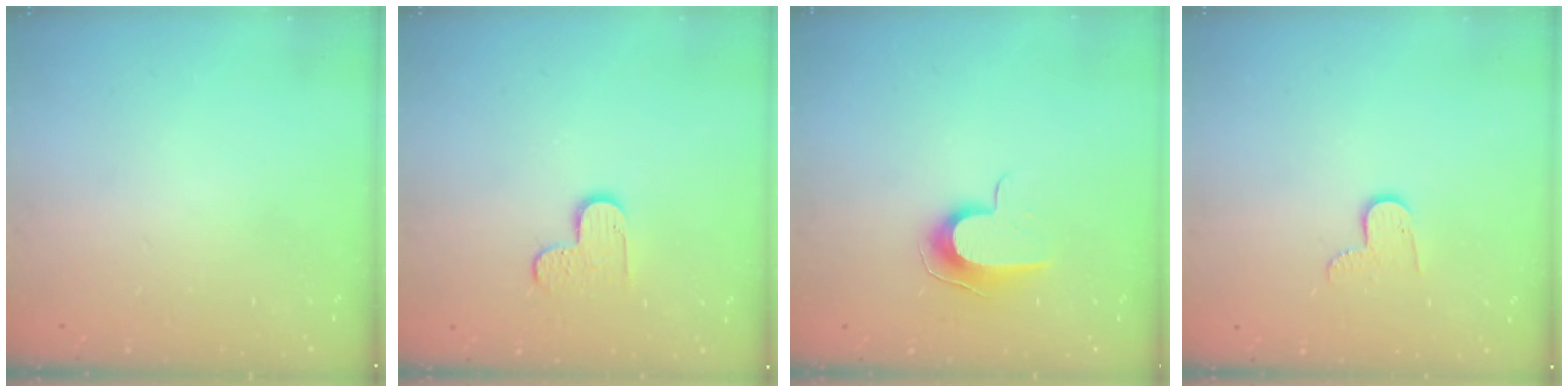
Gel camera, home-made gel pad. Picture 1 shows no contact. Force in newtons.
{"total": 4.9, "press": 4.9, "slide": 0.2}
{"total": 8.9, "press": 8.9, "slide": 0.8}
{"total": 5.8, "press": 5.8, "slide": 0.5}